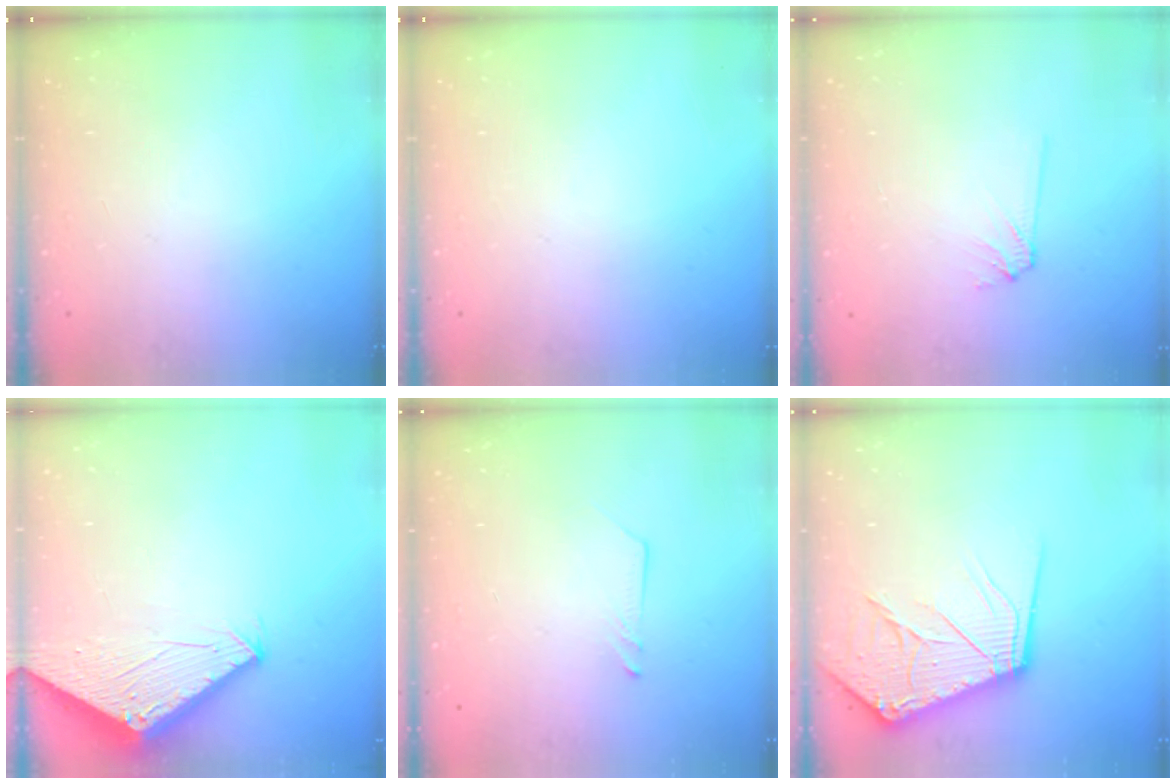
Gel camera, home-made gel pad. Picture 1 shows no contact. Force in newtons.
{"total": 0.0}
{"total": 4.2, "press": 4.2, "slide": 0.5}
{"total": 2.8, "press": 2.8, "slide": 0.1}
{"total": 1.2, "press": 1.2, "slide": 0.1}
{"total": 16.4, "press": 16.2, "slide": 2.0}